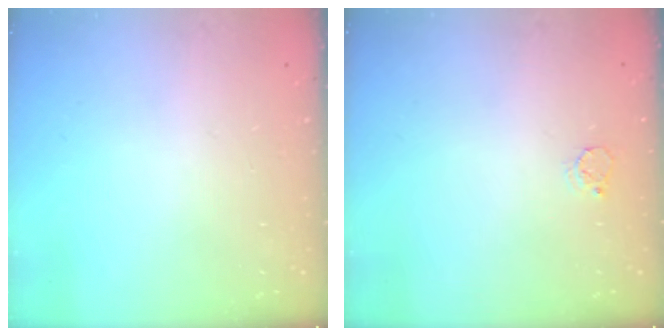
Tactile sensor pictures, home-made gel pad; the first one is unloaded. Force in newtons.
{"total": 3.3, "press": 3.2, "slide": 0.4}